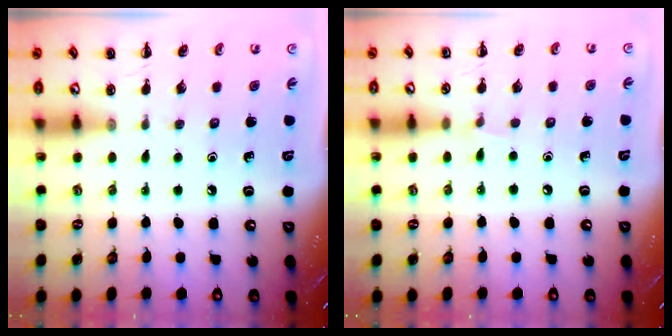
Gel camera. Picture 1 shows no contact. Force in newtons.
{"total": 3.8, "press": 3.6, "slide": 1.2}